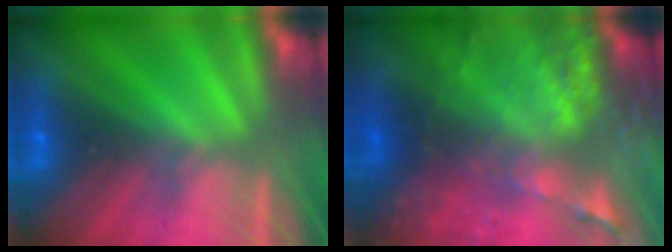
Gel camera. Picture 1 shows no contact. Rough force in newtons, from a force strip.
{"total": 9.0}